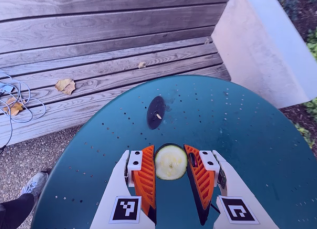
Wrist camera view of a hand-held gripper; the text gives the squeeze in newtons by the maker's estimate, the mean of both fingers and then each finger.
{"total": 13.0, "left": 13.5, "right": 12.6}